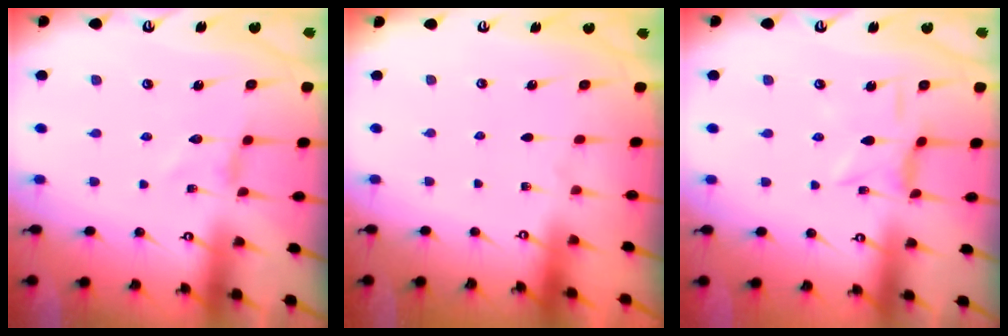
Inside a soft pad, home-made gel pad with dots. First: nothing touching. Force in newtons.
{"total": 0.0}
{"total": 1.4, "press": 1.3, "slide": 0.4}